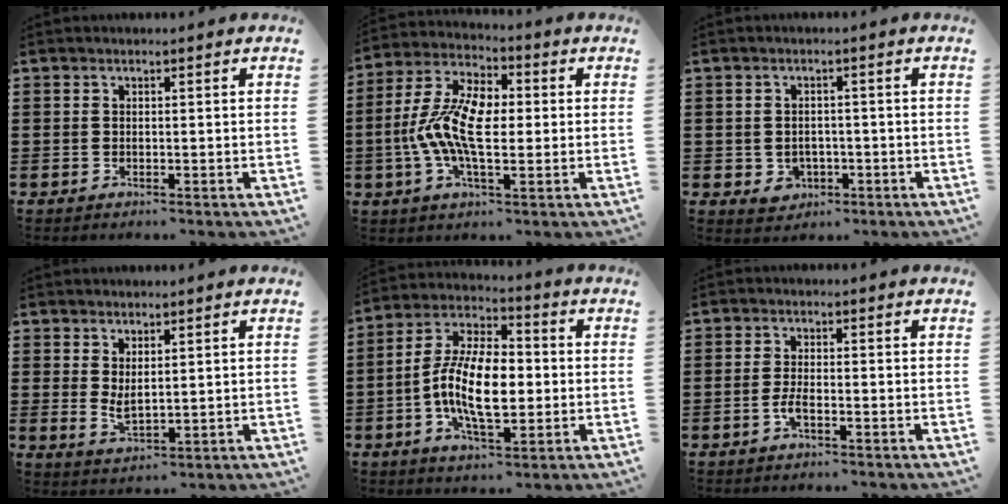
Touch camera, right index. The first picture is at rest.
{"total": 10.4, "force": [-0.9, 4.8, 9.2], "torque": [-0.204, 0.001, -0.023]}
{"total": 2.2, "force": [-0.7, 1.9, 0.9], "torque": [-0.024, 0.004, -0.017]}
{"total": 2.4, "force": [1.2, 1.0, 1.9], "torque": [-0.037, 0.002, 0.022]}
{"total": 12.2, "force": [-1.7, 5.9, 10.5], "torque": [-0.231, 0.000, -0.035]}
{"total": 2.4, "force": [-1.1, 0.6, 2.0], "torque": [-0.051, -0.005, -0.024]}